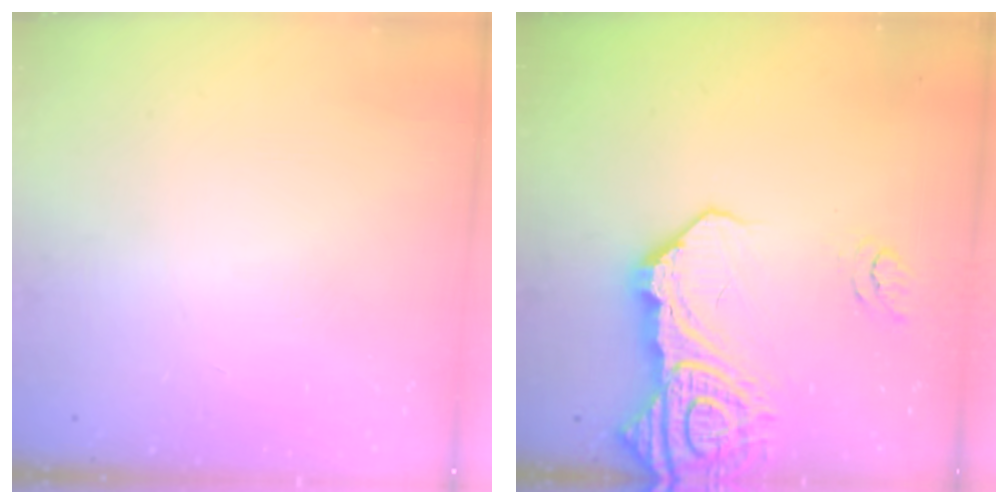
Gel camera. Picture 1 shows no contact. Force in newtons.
{"total": 22.2, "press": 22.0, "slide": 2.6}